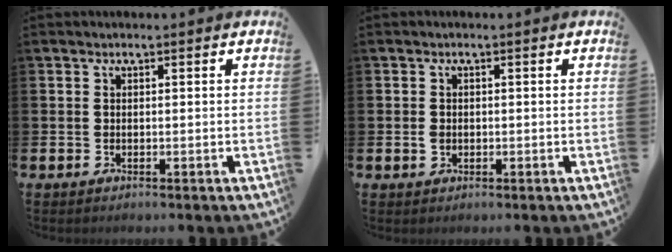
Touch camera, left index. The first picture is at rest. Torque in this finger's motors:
{"motor_torque": [-0.01, 0.03, 0.00, 0.03]}